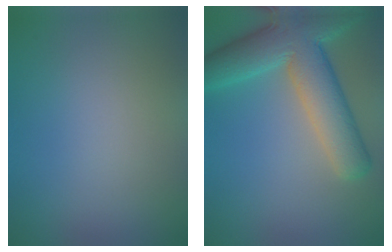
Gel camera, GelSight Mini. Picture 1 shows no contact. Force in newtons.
{"total": 9.1, "press": 9.1, "slide": 0.6}